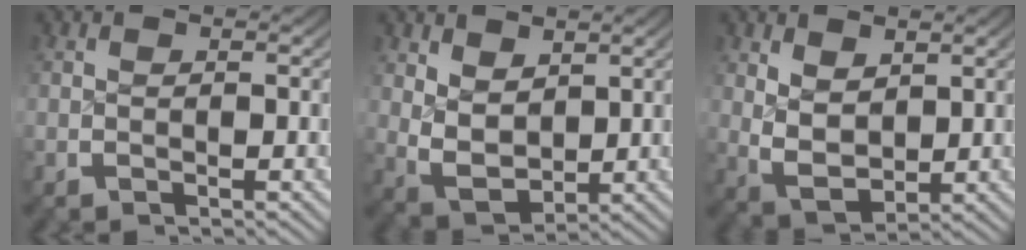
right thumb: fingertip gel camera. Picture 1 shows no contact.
{"total": 5.7, "force": [0.4, 4.3, 3.7], "torque": [-0.093, -0.034, 0.028]}
{"total": 5.3, "force": [0.3, 4.0, 3.6], "torque": [-0.090, -0.031, 0.025]}